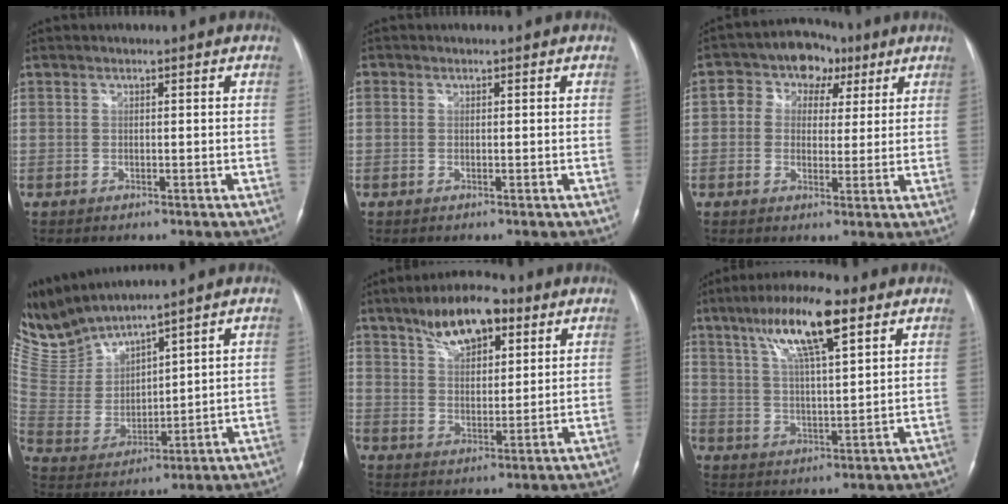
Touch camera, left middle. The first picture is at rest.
{"total": 0.7, "force": [0.2, 0.6, 0.2], "torque": [-0.001, 0.008, 0.003]}
{"total": 8.4, "force": [3.2, 6.3, 4.6], "torque": [-0.068, 0.033, 0.050]}
{"total": 10.2, "force": [10.0, 0.4, 2.0], "torque": [-0.075, 0.007, 0.225]}
{"total": 10.3, "force": [6.4, 4.1, 7.0], "torque": [-0.121, 0.013, 0.110]}
{"total": 12.2, "force": [6.8, 1.9, 10.0], "torque": [-0.186, 0.015, 0.117]}